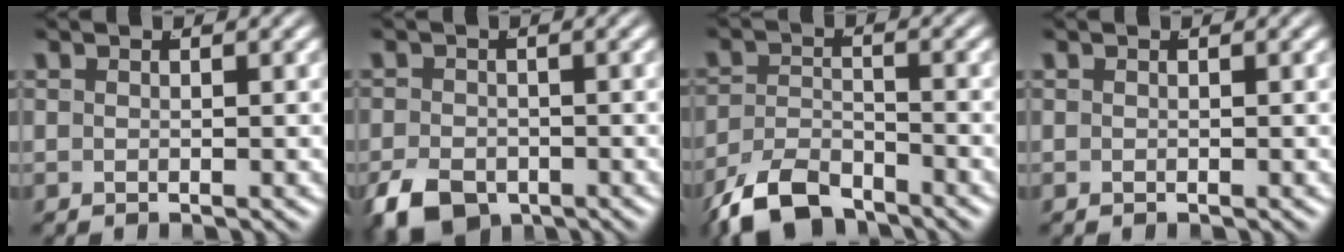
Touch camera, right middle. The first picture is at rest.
{"total": 4.7, "force": [-3.4, 2.5, 2.0], "torque": [-0.028, -0.024, -0.050]}
{"total": 6.5, "force": [-5.3, 2.8, 2.5], "torque": [-0.044, -0.018, -0.084]}
{"total": 0.0}